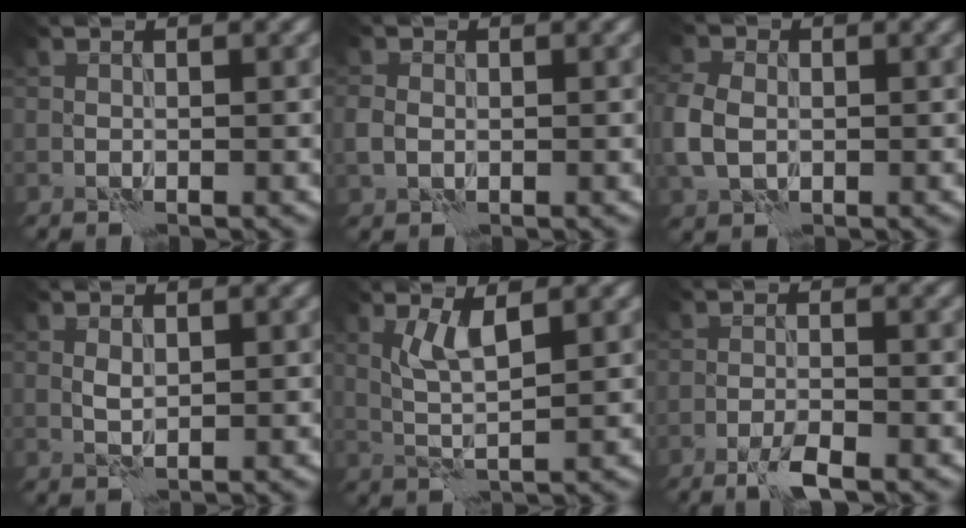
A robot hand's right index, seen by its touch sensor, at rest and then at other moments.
{"total": 1.5, "force": [-0.3, 1.2, 0.9], "torque": [-0.022, 0.000, -0.010]}
{"total": 4.6, "force": [-0.8, 3.4, 2.9], "torque": [-0.080, 0.001, -0.023]}
{"total": 1.0, "force": [0.3, 0.4, 0.9], "torque": [-0.021, 0.001, 0.005]}
{"total": 2.9, "force": [1.1, 0.5, 2.6], "torque": [-0.058, -0.003, 0.023]}
{"total": 2.3, "force": [-1.6, 0.2, 1.7], "torque": [-0.035, 0.001, -0.036]}